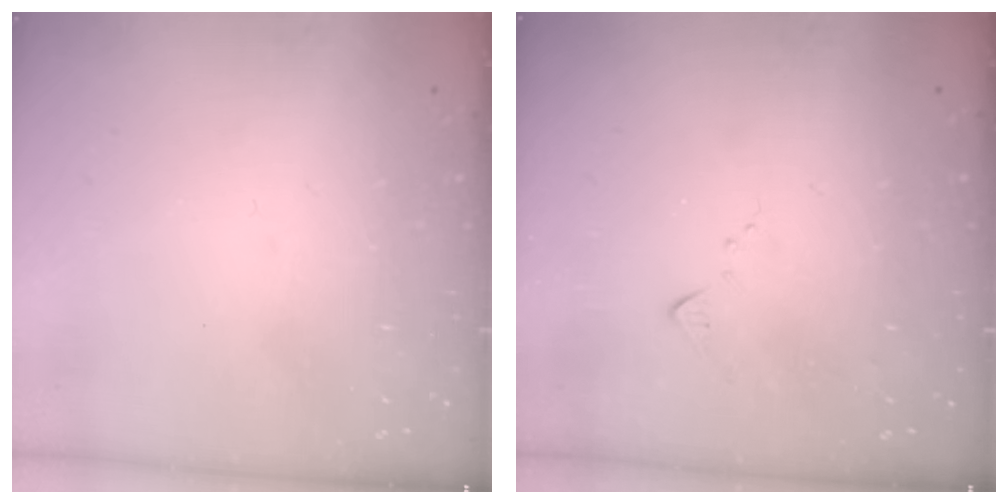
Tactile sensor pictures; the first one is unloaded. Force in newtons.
{"total": 5.4, "press": 5.4, "slide": 0.7}